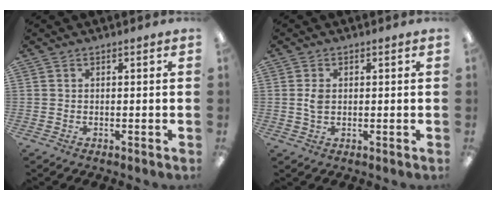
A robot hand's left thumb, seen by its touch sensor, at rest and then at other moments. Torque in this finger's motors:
{"motor_torque": [-0.15, 0.14, 0.27, -0.40, 0.01]}